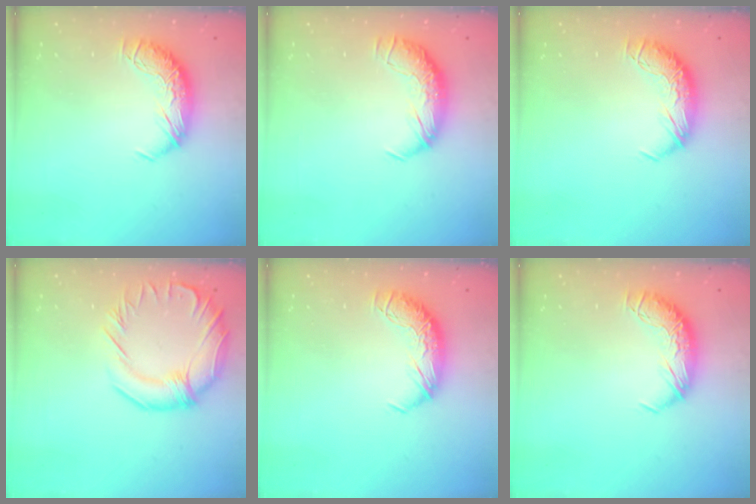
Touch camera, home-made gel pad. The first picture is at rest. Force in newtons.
{"total": 1.7, "press": 0.7, "slide": 1.6}
{"total": 0.0}
{"total": 5.6, "press": 5.0, "slide": 2.5}
{"total": 0.0}
{"total": 0.0}